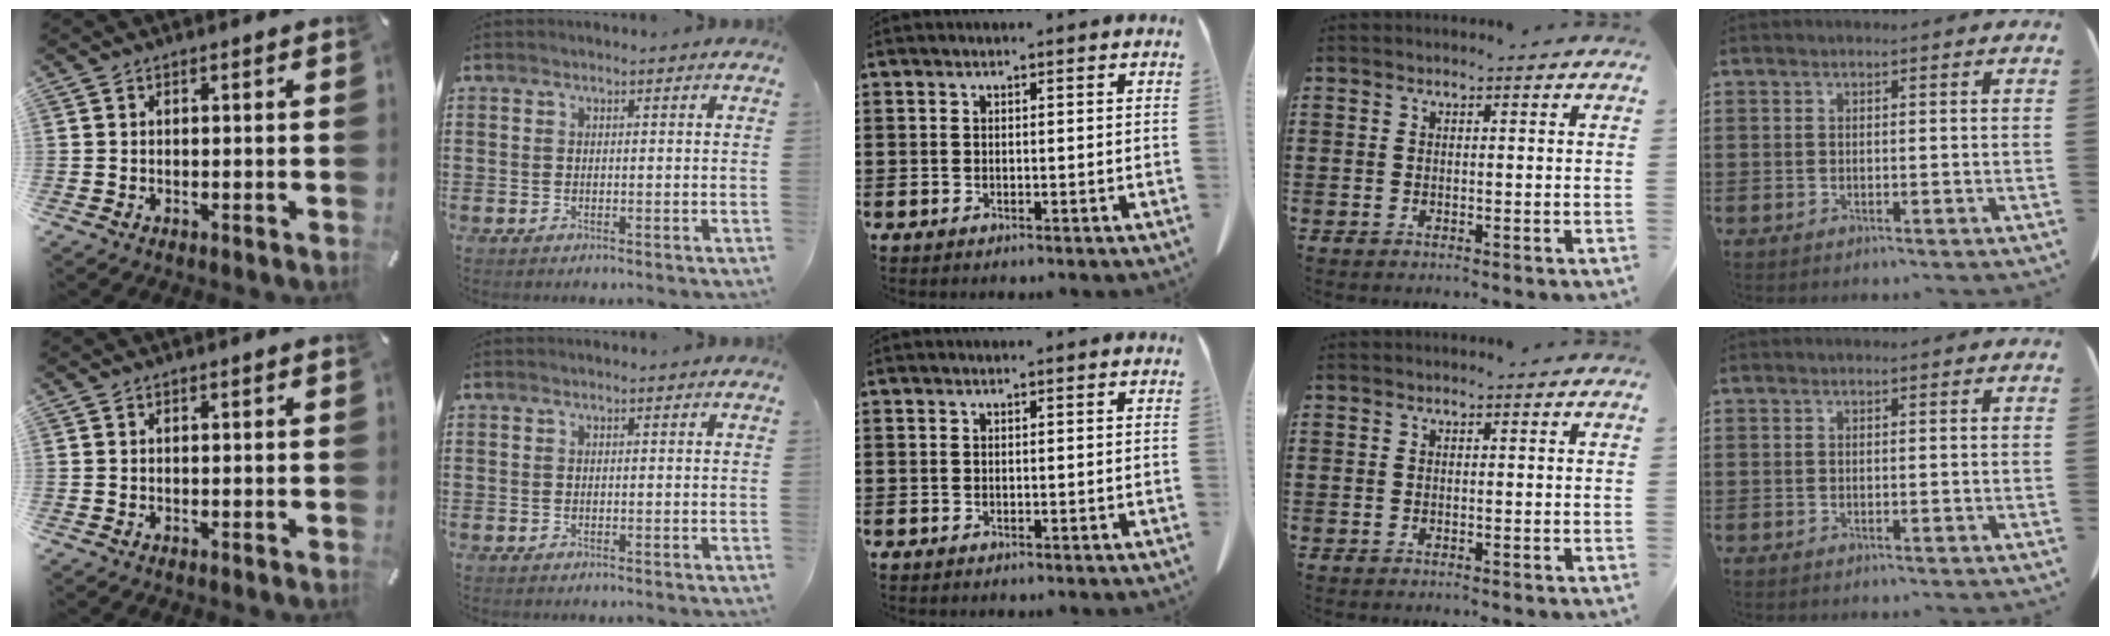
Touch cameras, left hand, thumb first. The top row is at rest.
{}